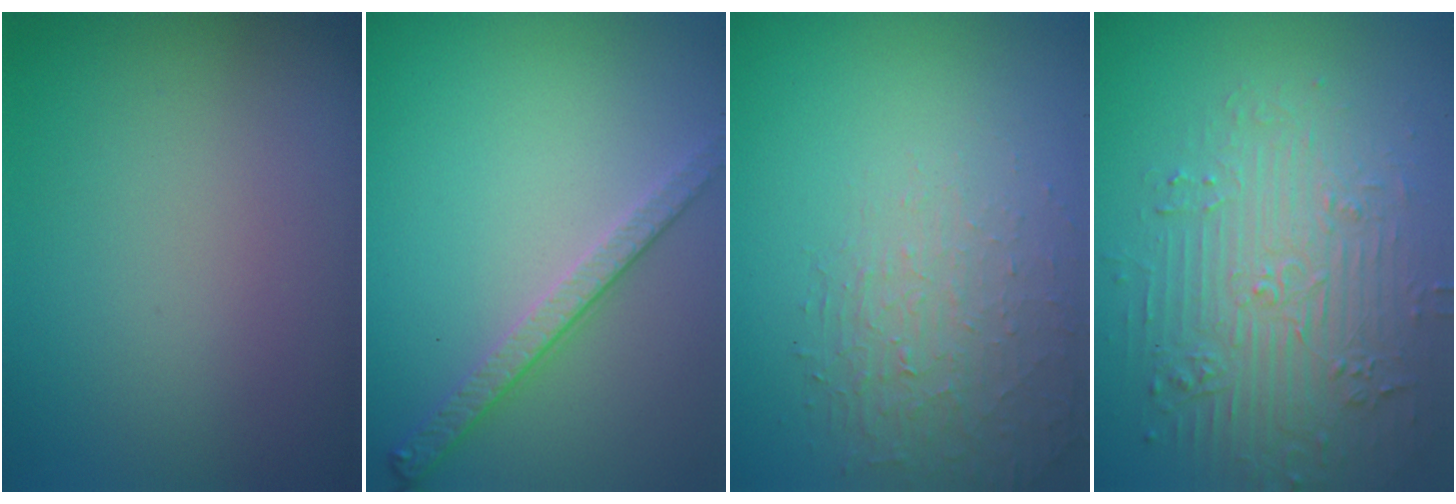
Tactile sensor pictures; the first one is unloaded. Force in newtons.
{"total": 2.8, "press": 2.5, "slide": 1.2}
{"total": 1.6, "press": 1.0, "slide": 1.2}
{"total": 5.1, "press": 4.4, "slide": 2.7}